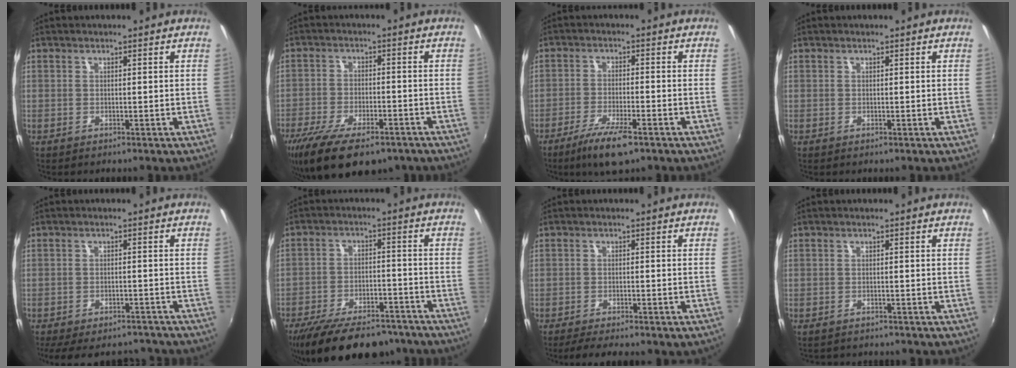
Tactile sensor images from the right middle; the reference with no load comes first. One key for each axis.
{"total": 17.1, "fx": -11.8, "fy": 6.6, "fz": 10.4, "tx": -0.217, "ty": -0.047, "tz": -0.183}
{"total": 8.3, "fx": -5.6, "fy": 1.8, "fz": 5.9, "tx": -0.136, "ty": -0.020, "tz": -0.101}
{"total": 0.0}
{"total": 14.7, "fx": -12.3, "fy": 5.4, "fz": 5.8, "tx": -0.129, "ty": -0.002, "tz": -0.160}
{"total": 21.3, "fx": -17.0, "fy": 8.0, "fz": 9.8, "tx": -0.197, "ty": -0.008, "tz": -0.240}
{"total": 6.5, "fx": -5.3, "fy": 0.8, "fz": 3.6, "tx": -0.078, "ty": -0.014, "tz": -0.078}
{"total": 2.7, "fx": -2.6, "fy": 0.6, "fz": 0.5, "tx": -0.018, "ty": -0.010, "tz": -0.038}